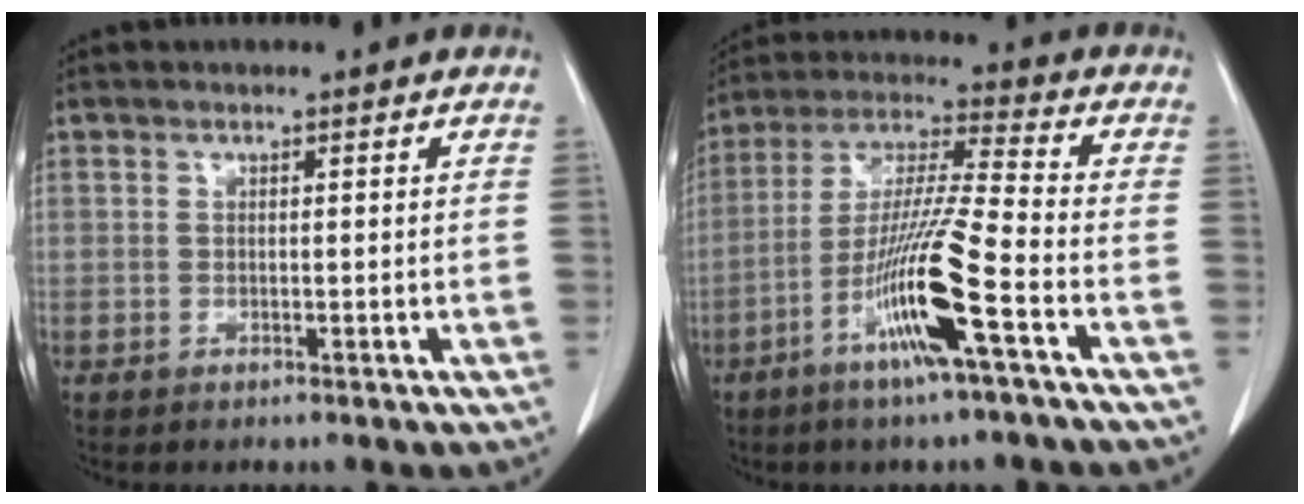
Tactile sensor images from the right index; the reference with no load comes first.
{"total": 13.5, "force": [-5.9, -0.6, 12.2], "torque": [-0.241, -0.010, -0.114]}